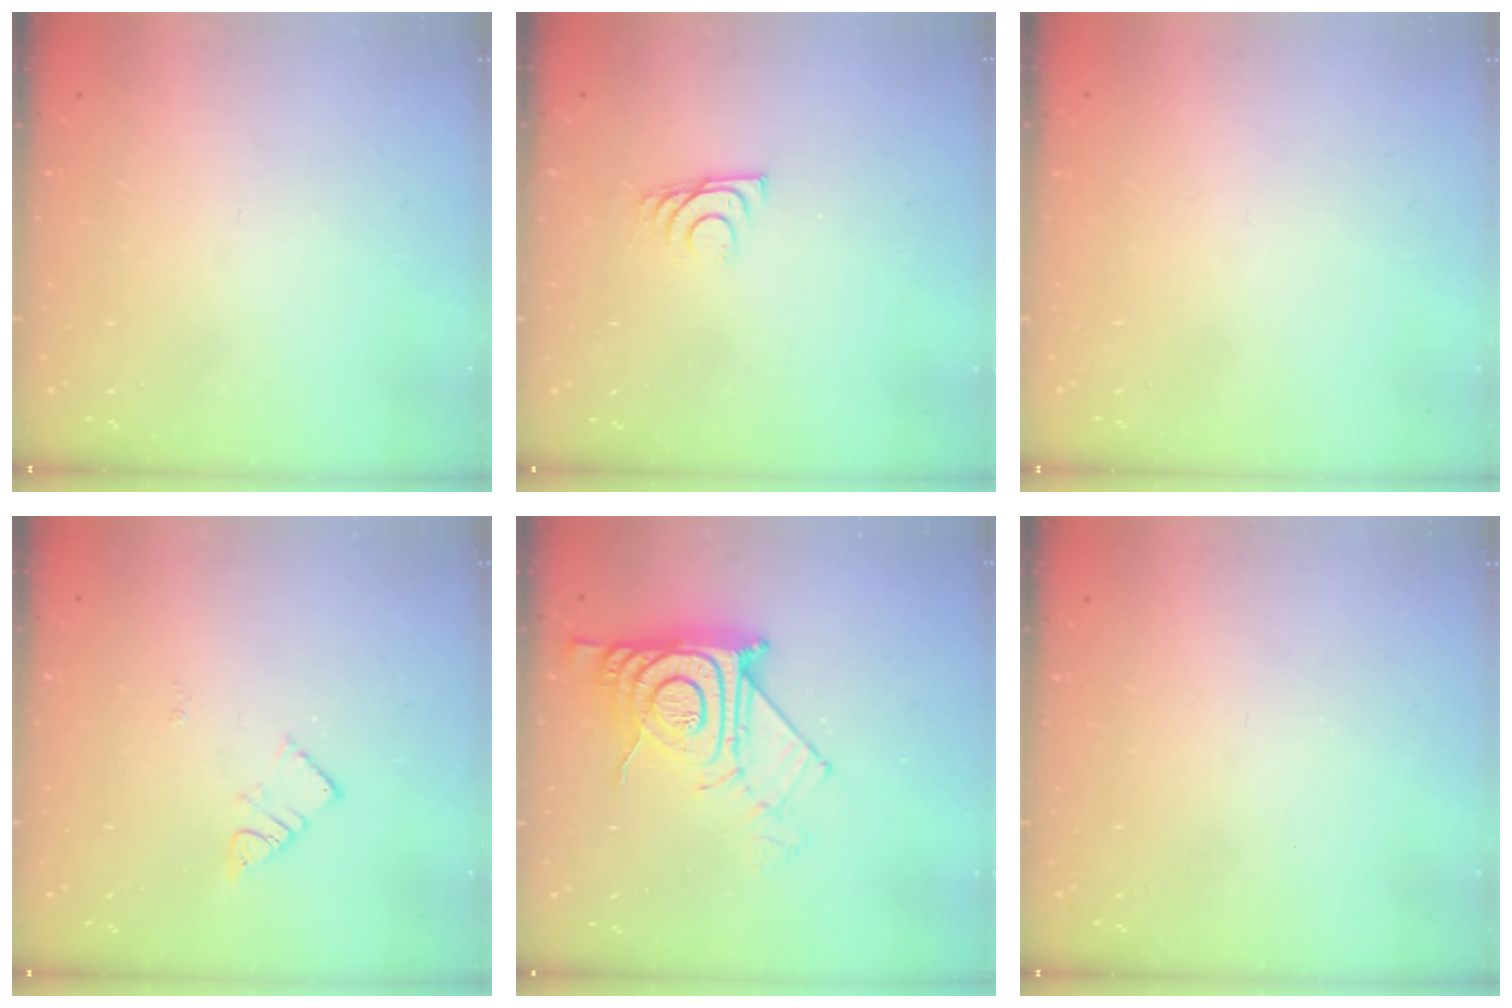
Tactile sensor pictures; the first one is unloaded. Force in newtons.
{"total": 5.7, "press": 5.6, "slide": 0.8}
{"total": 1.8, "press": 1.7, "slide": 0.1}
{"total": 3.8, "press": 3.8, "slide": 0.1}
{"total": 18.7, "press": 18.6, "slide": 1.4}
{"total": 0.0}